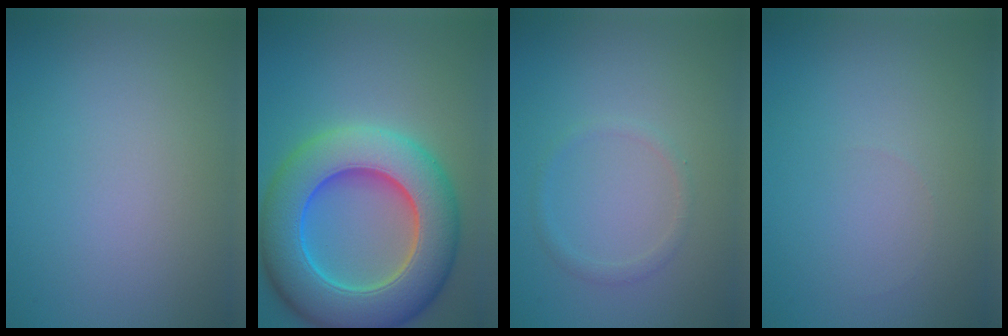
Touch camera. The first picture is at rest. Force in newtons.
{"total": 12.0, "press": 12.0, "slide": 0.4}
{"total": 1.0, "press": 1.0, "slide": 0.1}
{"total": 0.0}